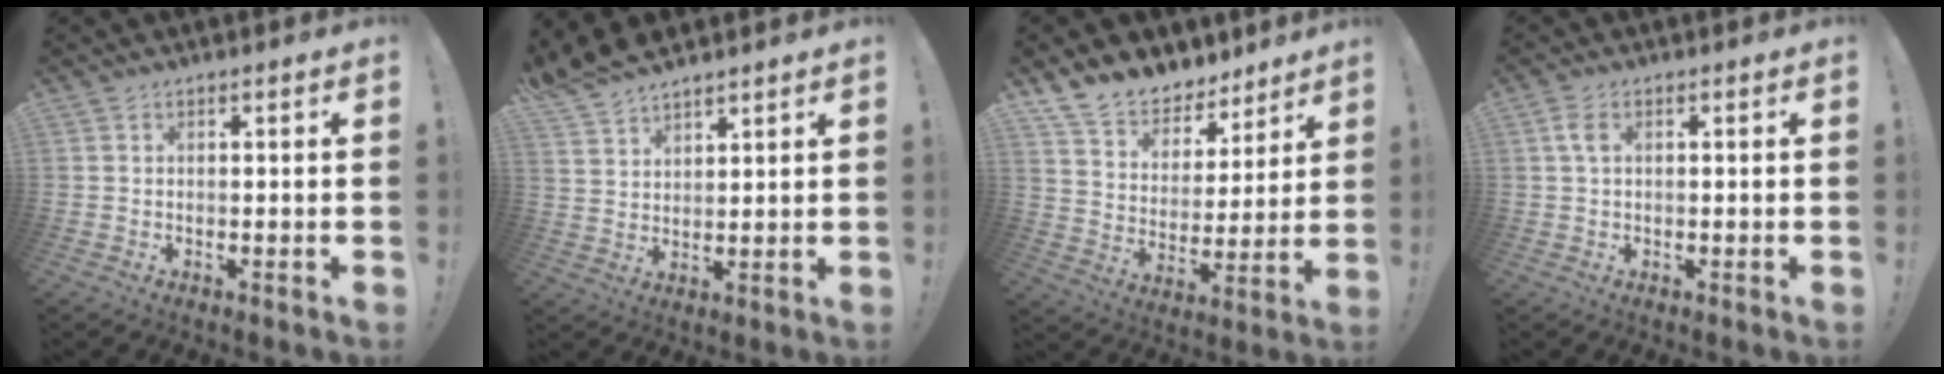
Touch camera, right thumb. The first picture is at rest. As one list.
[{"total": 7.2, "force": [6.6, 2.5, 1.6], "torque": [-0.039, -0.045, 0.128]}, {"total": 11.4, "force": [9.5, 5.8, 2.2], "torque": [-0.052, -0.076, 0.180]}, {"total": 3.2, "force": [0.9, 2.0, 2.3], "torque": [-0.041, 0.005, 0.014]}]